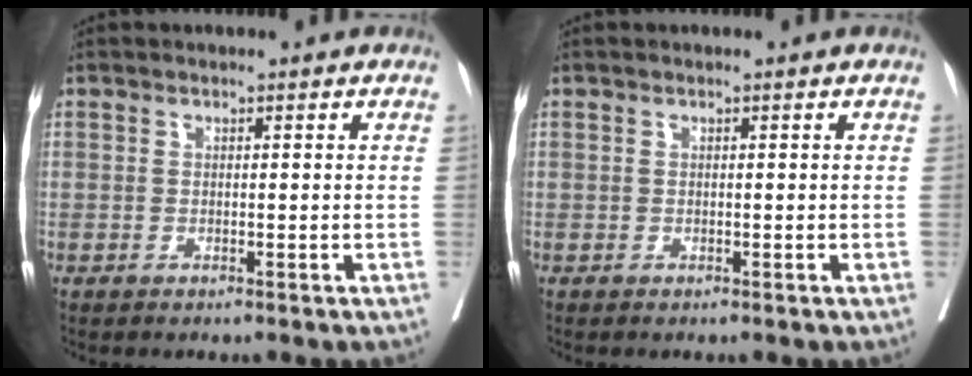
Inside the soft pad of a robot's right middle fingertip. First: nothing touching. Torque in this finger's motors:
{"motor_torque": [0.05, 0.03, 0.03, 0.01]}